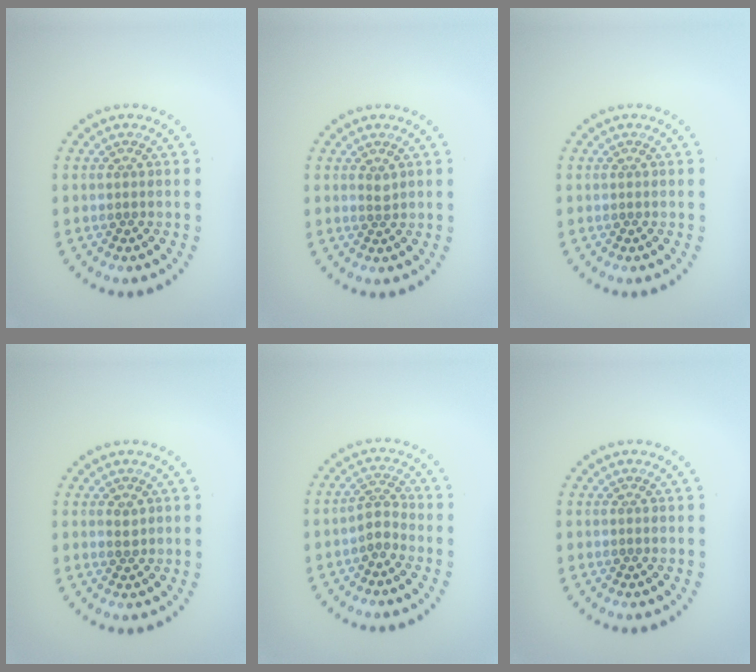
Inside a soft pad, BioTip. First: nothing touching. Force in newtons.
{"total": 0.7, "press": 0.6, "slide": 0.4}
{"total": 0.0}
{"total": 1.0, "press": 1.0, "slide": 0.0}
{"total": 2.0, "press": 1.4, "slide": 1.5}
{"total": 0.0}